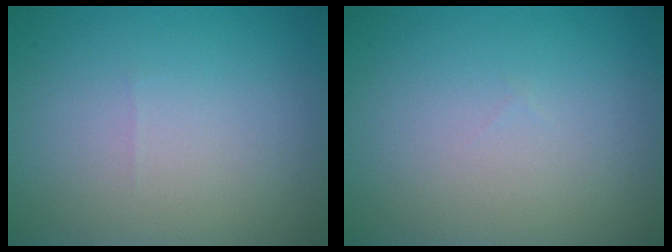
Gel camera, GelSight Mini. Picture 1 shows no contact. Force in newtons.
{"total": 0.0}